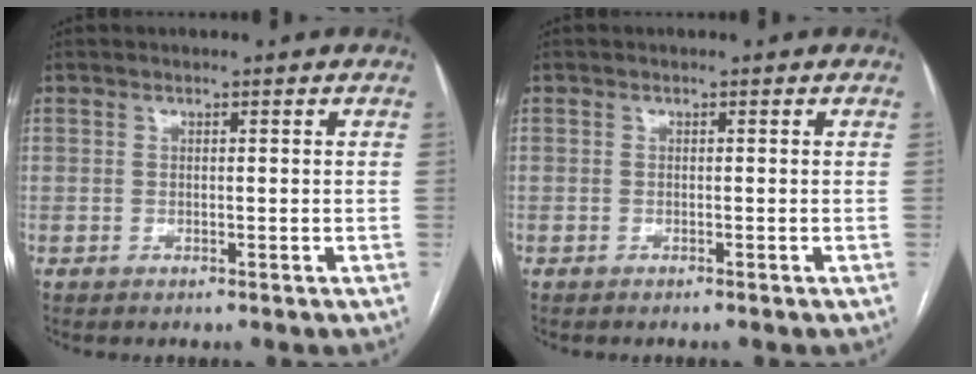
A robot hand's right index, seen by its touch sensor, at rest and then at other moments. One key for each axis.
{"total": 0.0}